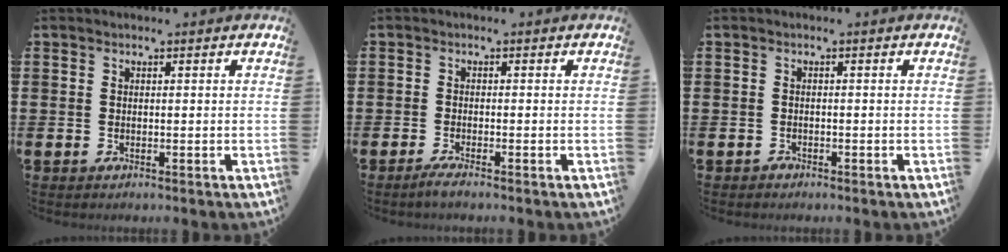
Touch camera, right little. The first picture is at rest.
{"total": 1.3, "force": [-0.9, 0.0, 1.0], "torque": [-0.015, -0.001, -0.016]}
{"total": 0.6, "force": [-0.6, 0.2, 0.0], "torque": [-0.001, -0.001, -0.012]}